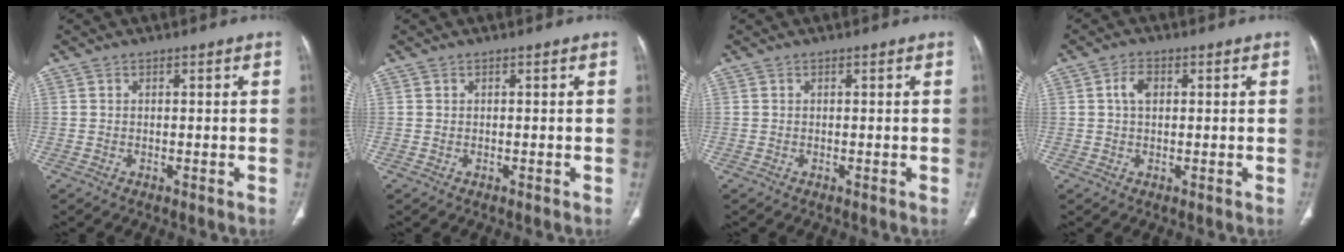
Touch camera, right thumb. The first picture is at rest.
{"total": 0.0}
{"total": 0.0}
{"total": 3.2, "force": [0.7, 2.0, 2.4], "torque": [-0.045, 0.007, 0.012]}